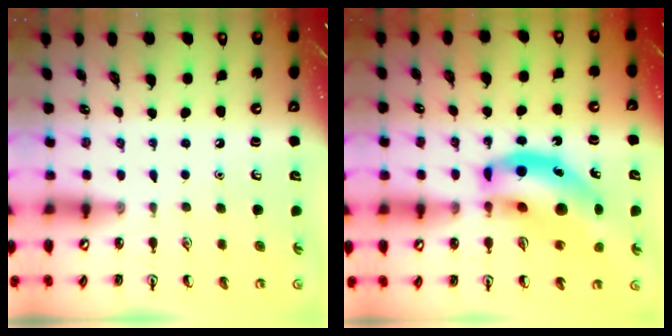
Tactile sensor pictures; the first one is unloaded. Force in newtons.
{"total": 17.0, "press": 16.3, "slide": 4.8}